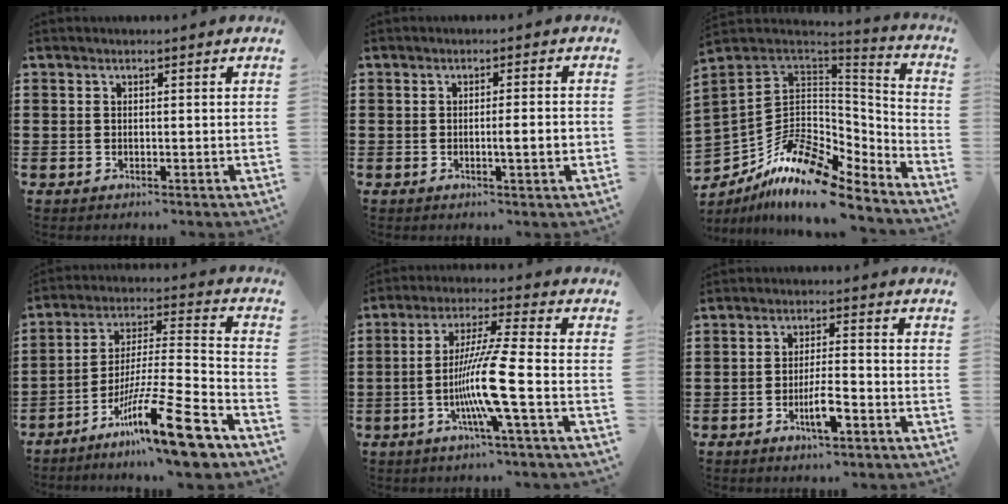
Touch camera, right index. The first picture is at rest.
{"total": 3.3, "force": [-0.6, 0.0, 3.2], "torque": [-0.052, -0.005, -0.013]}
{"total": 13.3, "force": [-8.7, 6.1, 8.0], "torque": [-0.167, 0.017, -0.160]}
{"total": 16.5, "force": [-11.3, 1.3, 12.0], "torque": [-0.203, 0.026, -0.199]}
{"total": 10.6, "force": [-3.3, -0.6, 10.1], "torque": [-0.200, -0.014, -0.070]}
{"total": 4.6, "force": [-2.3, 1.0, 3.9], "torque": [-0.078, 0.000, -0.045]}